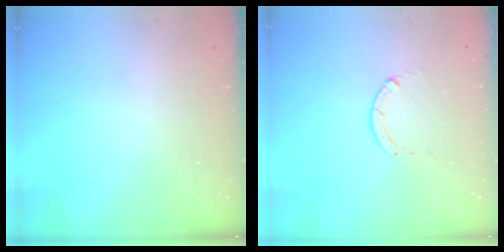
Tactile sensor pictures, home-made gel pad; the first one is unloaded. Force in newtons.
{"total": 0.0}